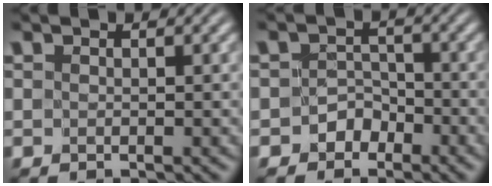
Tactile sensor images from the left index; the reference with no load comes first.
{"total": 2.2, "force": [-1.5, 1.5, -0.1], "torque": [0.031, 0.018, -0.034]}